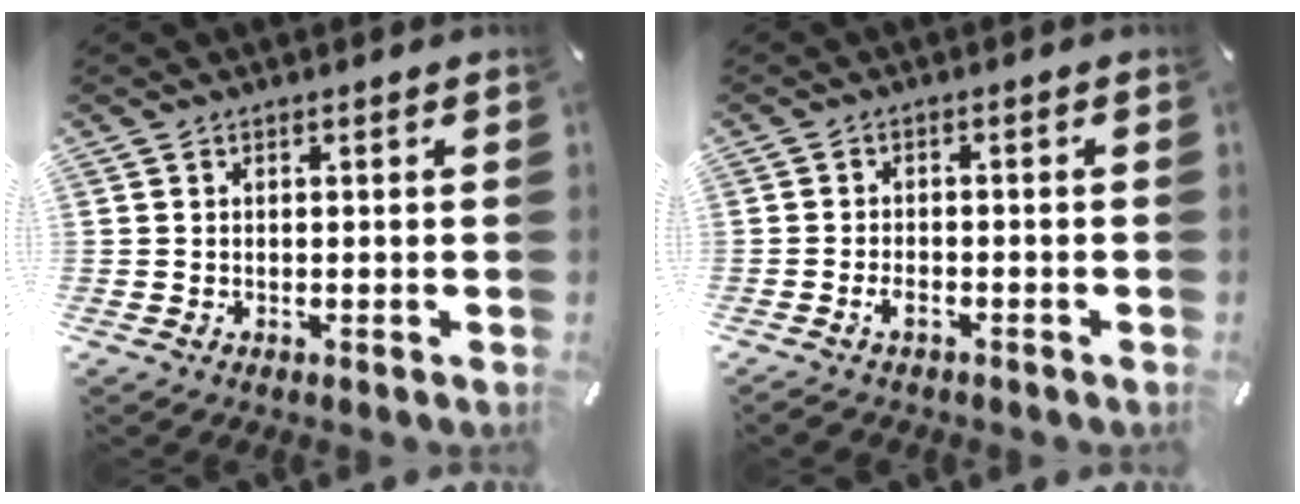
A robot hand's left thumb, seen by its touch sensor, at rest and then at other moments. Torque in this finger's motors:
{"motor_torque": [-0.81, 1.14, 0.55, 0.53, 0.14]}